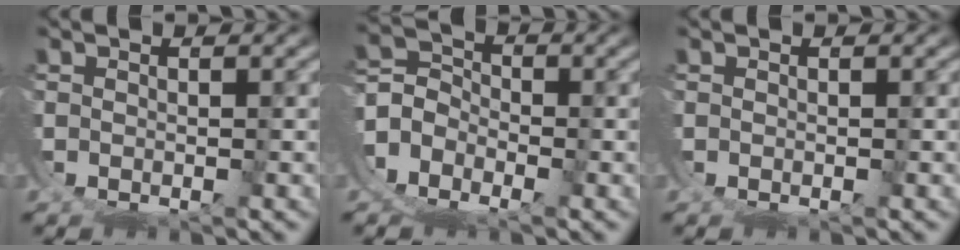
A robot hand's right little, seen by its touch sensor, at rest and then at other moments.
{"total": 10.6, "force": [-3.2, 9.4, 3.7], "torque": [-0.103, -0.030, -0.073]}
{"total": 0.0}